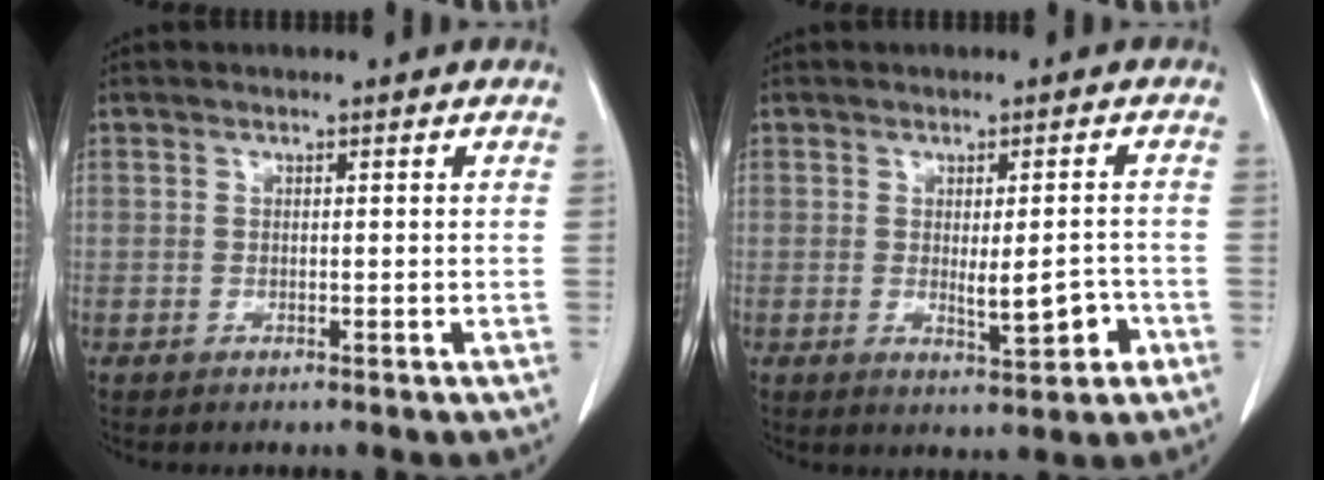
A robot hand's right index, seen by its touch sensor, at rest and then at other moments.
{"total": 5.1, "force": [-1.4, 1.4, 4.7], "torque": [-0.061, -0.004, -0.014]}